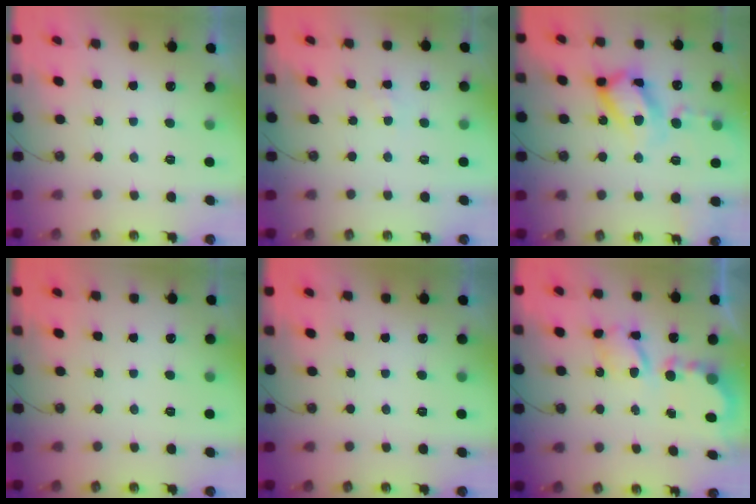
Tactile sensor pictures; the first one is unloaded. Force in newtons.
{"total": 4.7, "press": 4.6, "slide": 0.7}
{"total": 18.3, "press": 18.3, "slide": 1.1}
{"total": 0.0}
{"total": 0.0}
{"total": 7.6, "press": 7.6, "slide": 0.3}